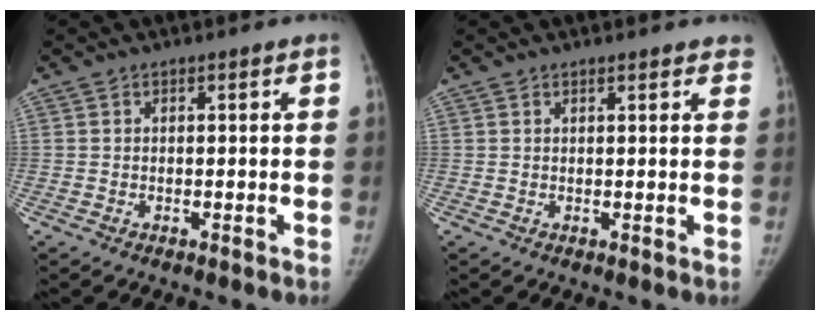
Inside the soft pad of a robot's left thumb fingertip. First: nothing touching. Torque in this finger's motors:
{"motor_torque": [-0.36, 0.22, -0.39, 0.33, 0.00]}